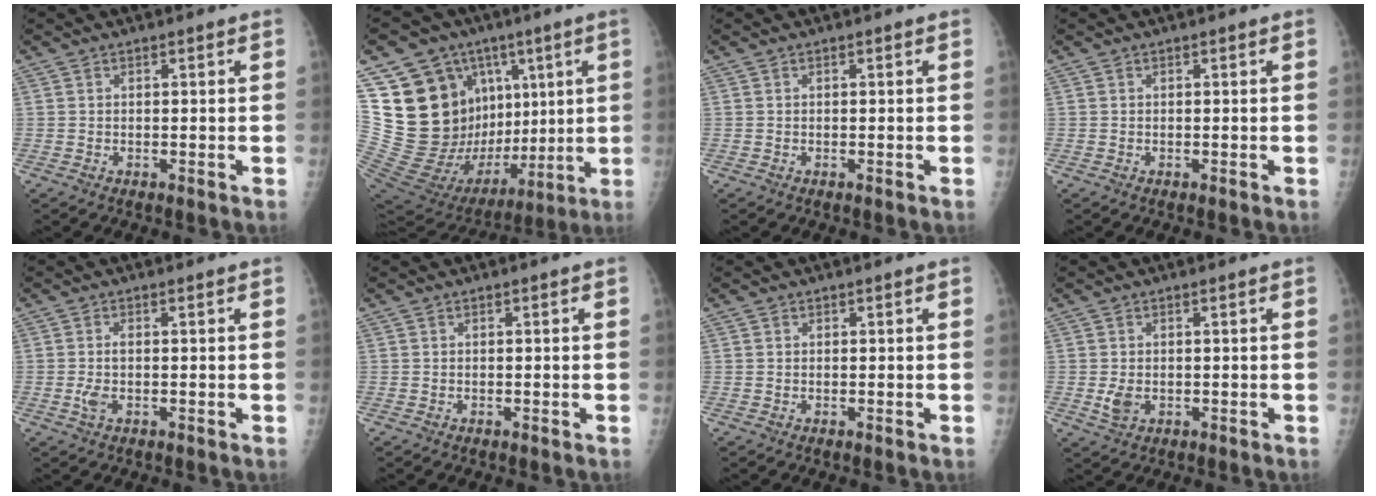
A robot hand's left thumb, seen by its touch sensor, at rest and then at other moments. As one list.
[{"total": 28.8, "force": [7.4, 20.1, 19.3], "torque": [-0.301, 0.004, 0.151]}, {"total": 0.0}, {"total": 0.0}, {"total": 2.3, "force": [-0.5, 0.9, 2.1], "torque": [-0.057, 0.005, -0.009]}, {"total": 0.0}, {"total": 0.0}, {"total": 2.5, "force": [-0.2, 1.8, 1.8], "torque": [-0.033, -0.006, 0.000]}]